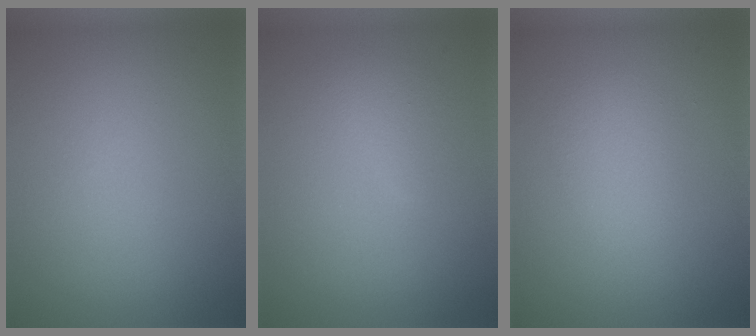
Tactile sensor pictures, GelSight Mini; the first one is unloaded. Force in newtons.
{"total": 1.6, "press": 1.6, "slide": 0.1}
{"total": 2.0, "press": 2.0, "slide": 0.1}